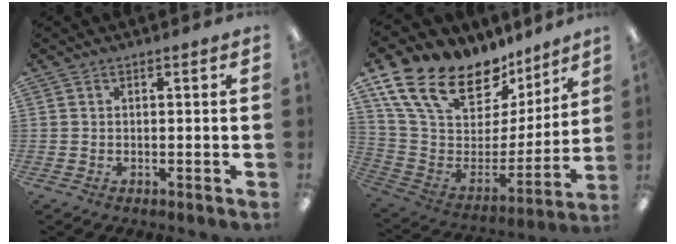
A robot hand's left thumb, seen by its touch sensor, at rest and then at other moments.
{"total": 21.2, "force": [15.9, 10.3, 9.6], "torque": [-0.184, -0.117, 0.297]}